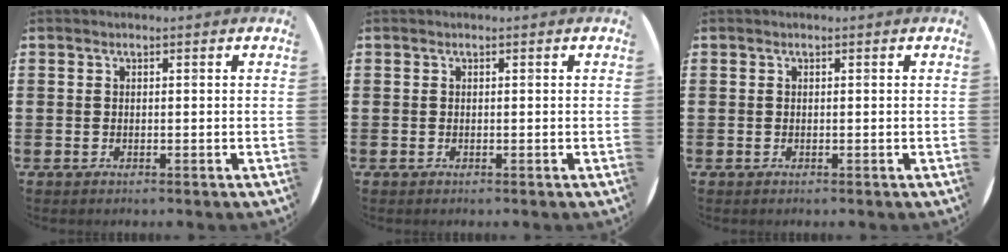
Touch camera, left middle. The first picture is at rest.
{"total": 0.0}
{"total": 0.0}